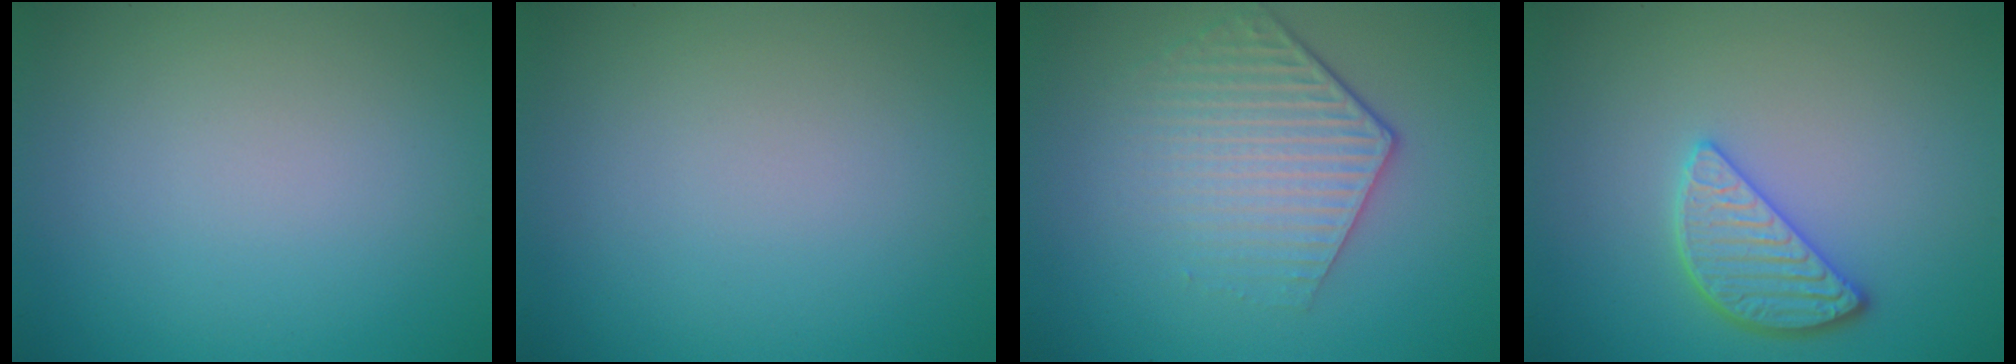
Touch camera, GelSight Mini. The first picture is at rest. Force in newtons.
{"total": 0.0}
{"total": 4.3, "press": 3.2, "slide": 3.0}
{"total": 3.3, "press": 3.1, "slide": 1.0}